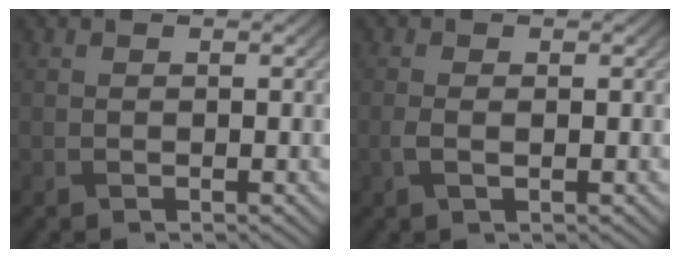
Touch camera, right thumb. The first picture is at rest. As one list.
[{"total": 1.4, "force": [-0.4, 0.5, 1.3], "torque": [-0.033, 0.001, -0.009]}]